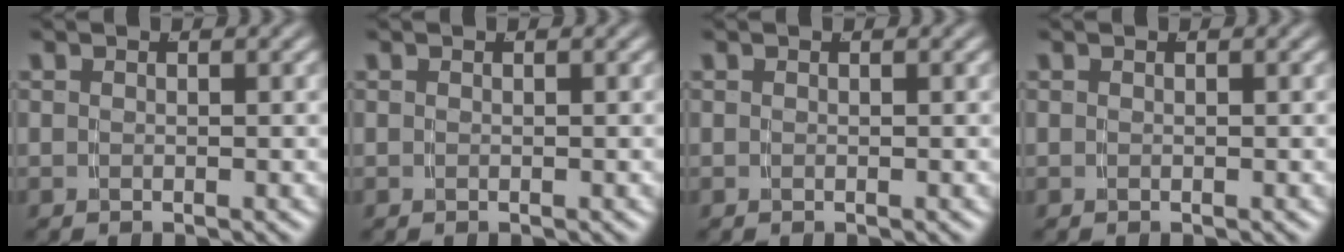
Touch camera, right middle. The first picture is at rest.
{"total": 0.0}
{"total": 0.0}
{"total": 0.0}